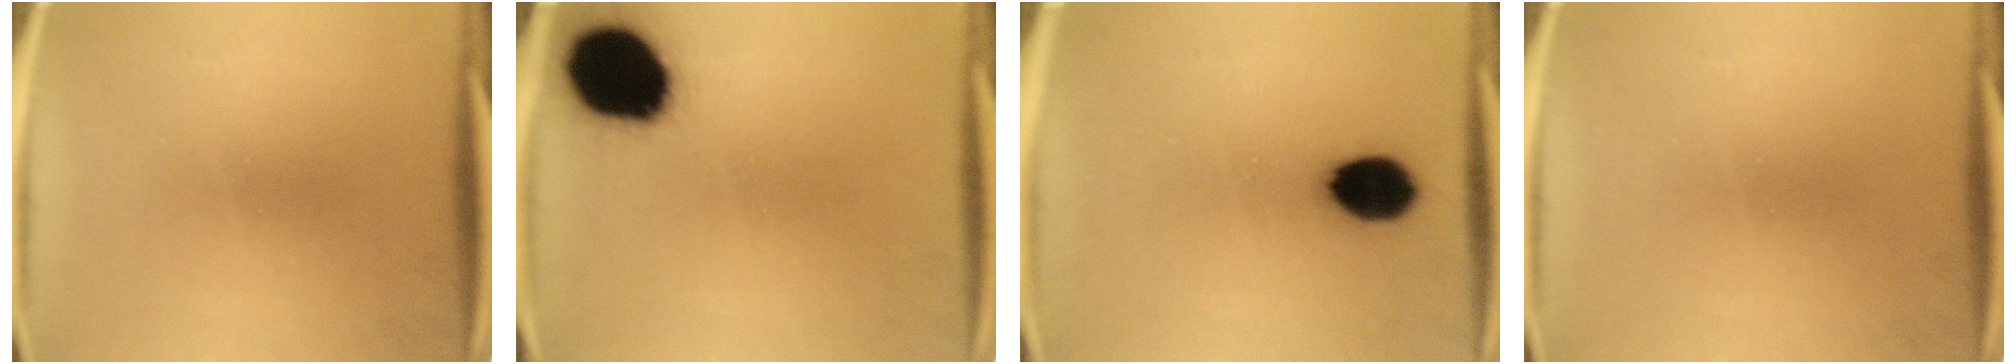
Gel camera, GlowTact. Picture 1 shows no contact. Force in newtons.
{"total": 18.7}
{"total": 10.1}
{"total": 0.0}